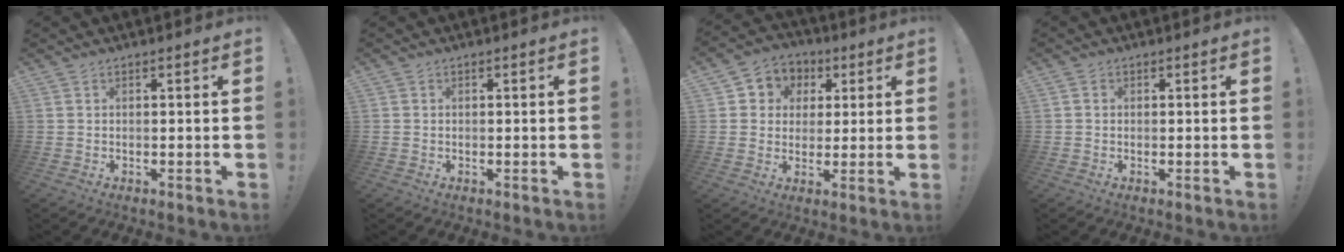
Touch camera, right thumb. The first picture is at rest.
{"total": 0.6, "force": [-0.1, 0.6, 0.0], "torque": [0.000, 0.001, -0.002]}
{"total": 7.1, "force": [0.7, 6.8, 1.9], "torque": [-0.018, -0.003, 0.020]}
{"total": 1.0, "force": [-0.1, 1.0, 0.2], "torque": [-0.006, 0.005, -0.002]}